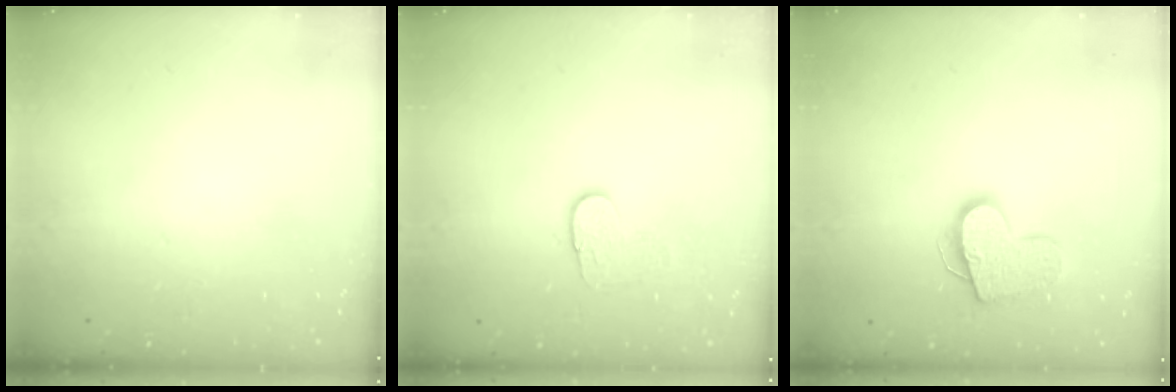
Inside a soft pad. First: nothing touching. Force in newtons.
{"total": 4.9, "press": 4.8, "slide": 0.5}
{"total": 13.9, "press": 13.8, "slide": 1.1}